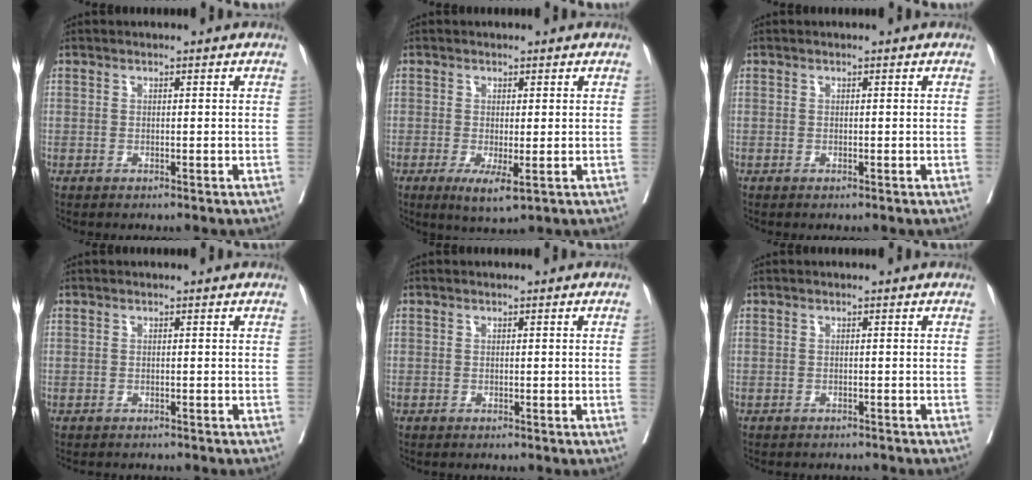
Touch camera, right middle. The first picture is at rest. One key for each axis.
{"total": 4.0, "fx": -1.3, "fy": 1.0, "fz": 3.7, "tx": -0.059, "ty": -0.011, "tz": -0.014}
{"total": 0.0}
{"total": 2.5, "fx": -2.2, "fy": 1.0, "fz": 0.6, "tx": -0.010, "ty": -0.004, "tz": -0.029}
{"total": 0.7, "fx": -0.1, "fy": -0.3, "fz": 0.6, "tx": 0.000, "ty": 0.003, "tz": -0.002}
{"total": 4.3, "fx": -4.0, "fy": 1.2, "fz": 1.1, "tx": -0.013, "ty": -0.002, "tz": -0.050}